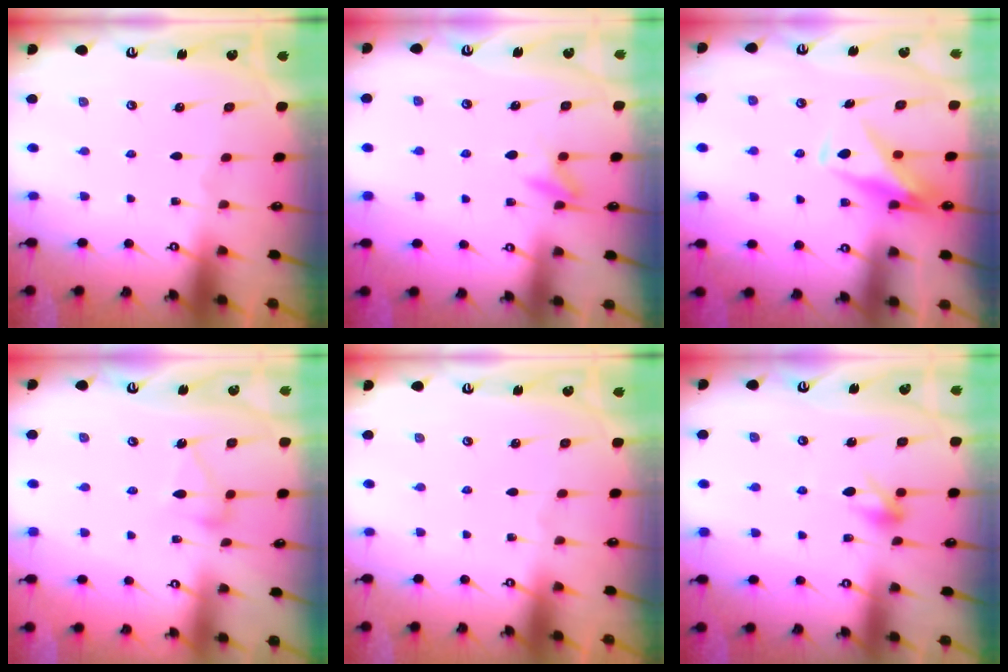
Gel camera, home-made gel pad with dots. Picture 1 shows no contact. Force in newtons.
{"total": 6.2, "press": 6.1, "slide": 0.8}
{"total": 9.8, "press": 9.8, "slide": 0.7}
{"total": 8.0, "press": 8.0, "slide": 0.4}
{"total": 0.0}
{"total": 5.5, "press": 5.4, "slide": 1.1}